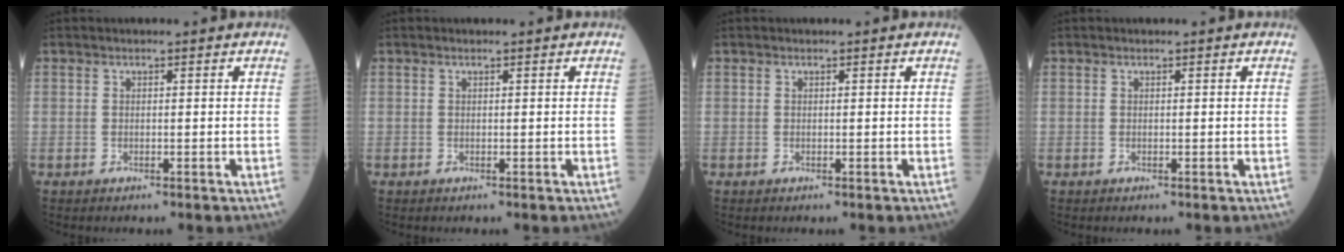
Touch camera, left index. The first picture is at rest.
{"total": 0.0}
{"total": 0.0}
{"total": 0.0}